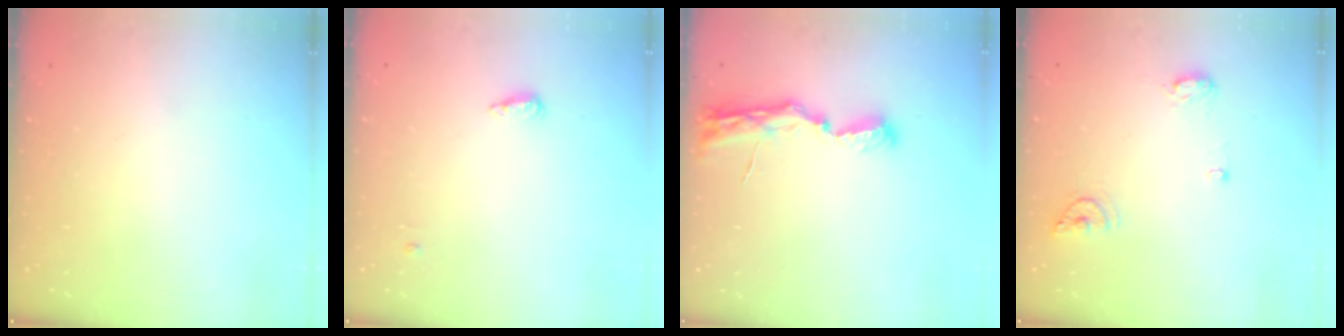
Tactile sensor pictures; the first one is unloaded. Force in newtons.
{"total": 4.2, "press": 4.1, "slide": 0.8}
{"total": 8.0, "press": 8.0, "slide": 0.7}
{"total": 11.0, "press": 8.3, "slide": 7.1}